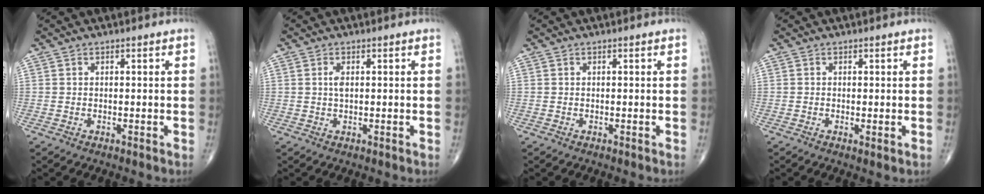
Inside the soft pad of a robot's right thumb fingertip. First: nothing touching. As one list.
[{"total": 1.6, "force": [0.4, 0.8, 1.4], "torque": [-0.029, 0.001, 0.008]}, {"total": 0.0}, {"total": 0.9, "force": [-0.1, 0.2, 0.9], "torque": [-0.021, -0.005, -0.005]}]